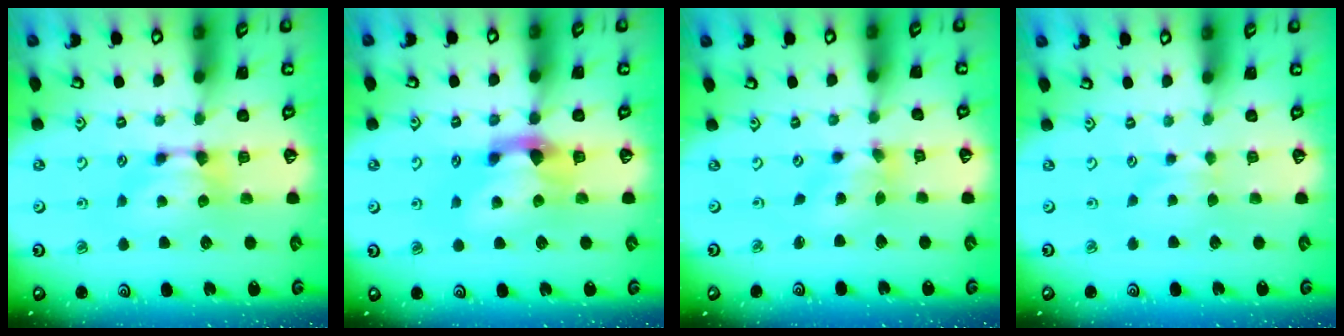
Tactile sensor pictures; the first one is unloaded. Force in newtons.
{"total": 2.9, "press": 2.6, "slide": 1.5}
{"total": 1.8, "press": 1.3, "slide": 1.2}
{"total": 2.1, "press": 2.0, "slide": 0.4}